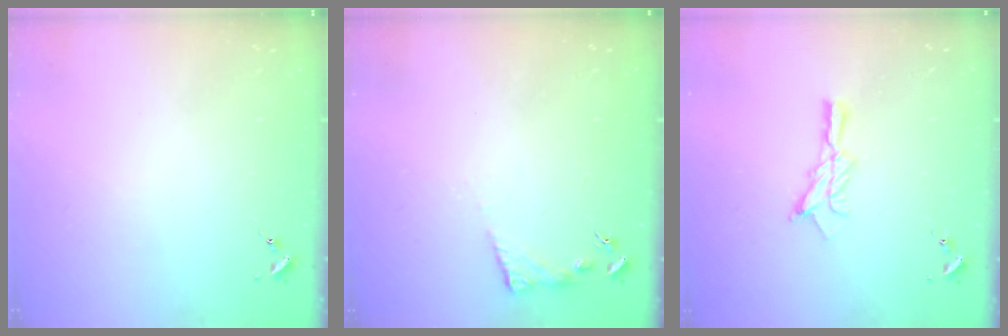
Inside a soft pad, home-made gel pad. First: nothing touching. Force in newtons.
{"total": 6.0, "press": 6.0, "slide": 0.4}
{"total": 9.5, "press": 9.5, "slide": 0.4}